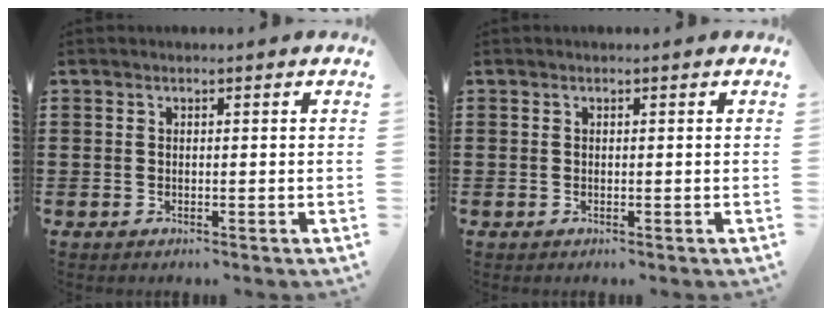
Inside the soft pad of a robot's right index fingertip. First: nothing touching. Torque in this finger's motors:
{"motor_torque": [-0.01, 0.00, 0.00, -0.01]}